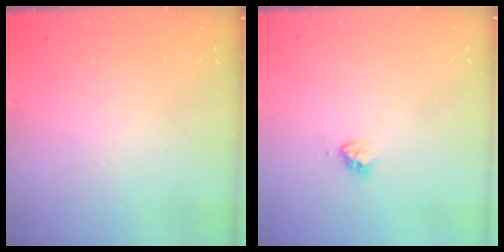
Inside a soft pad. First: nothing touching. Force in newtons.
{"total": 3.3, "press": 3.3, "slide": 0.2}